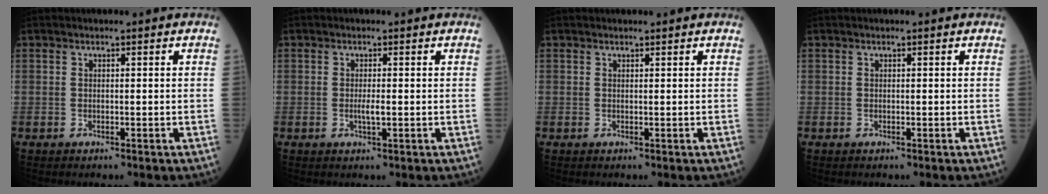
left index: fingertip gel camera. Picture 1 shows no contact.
{"total": 1.3, "force": [-0.2, 0.2, 1.3], "torque": [-0.021, -0.003, -0.003]}
{"total": 0.7, "force": [0.7, 0.2, 0.0], "torque": [-0.003, 0.000, 0.011]}
{"total": 0.0}